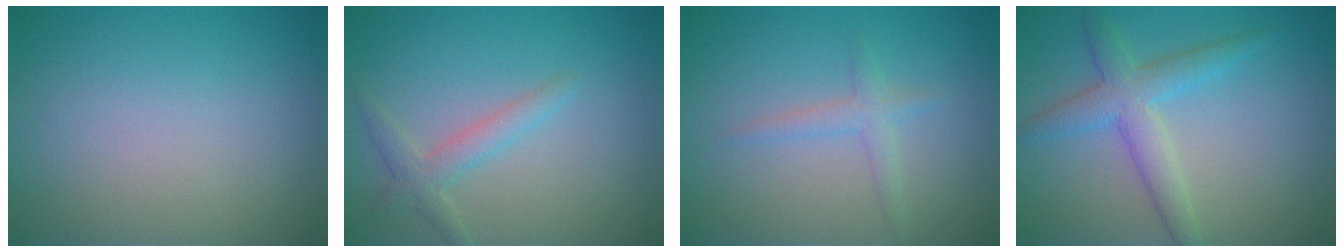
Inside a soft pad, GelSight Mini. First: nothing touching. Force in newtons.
{"total": 2.2, "press": 2.2, "slide": 0.1}
{"total": 1.6, "press": 1.6, "slide": 0.0}
{"total": 3.8, "press": 3.8, "slide": 0.2}